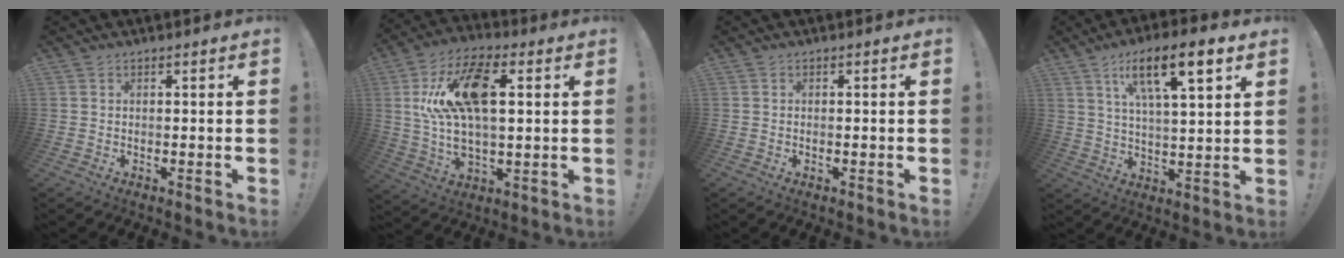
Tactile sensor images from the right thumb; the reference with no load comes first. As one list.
[{"total": 18.6, "force": [5.0, 9.5, 15.2], "torque": [-0.256, -0.008, 0.081]}, {"total": 0.0}, {"total": 14.3, "force": [7.0, 3.8, 11.9], "torque": [-0.187, -0.023, 0.106]}]